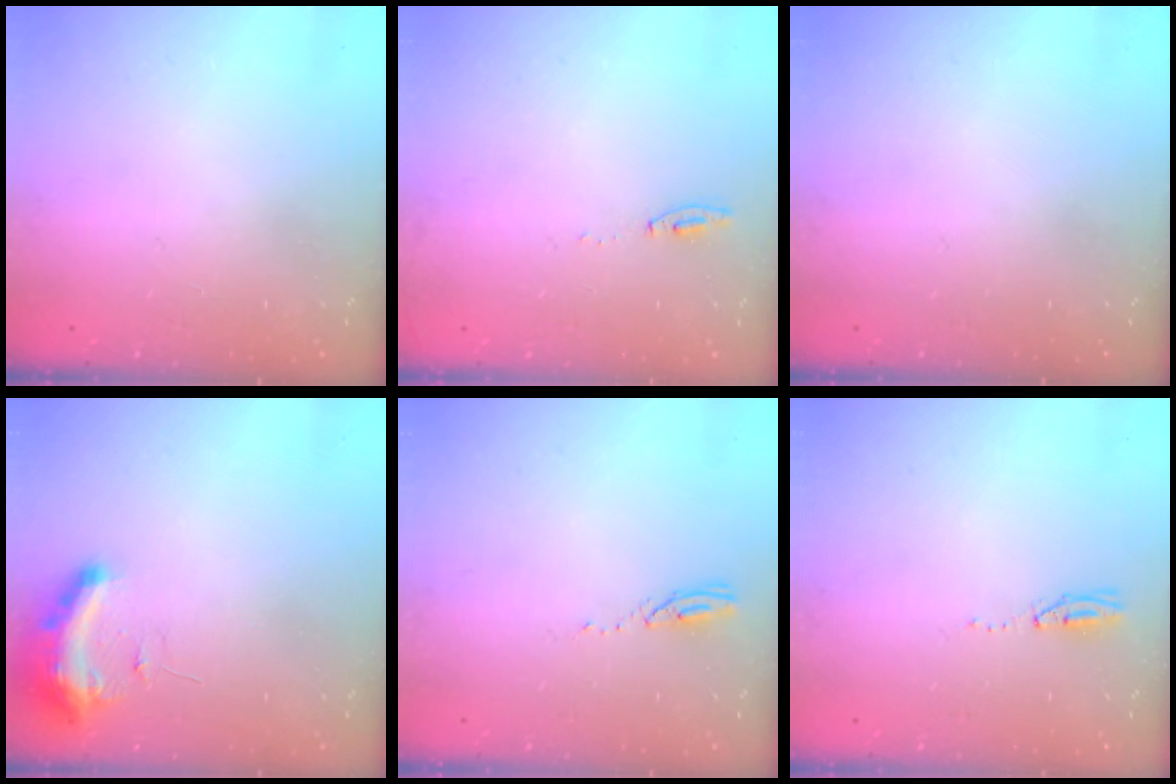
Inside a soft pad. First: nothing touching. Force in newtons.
{"total": 4.6, "press": 4.6, "slide": 0.5}
{"total": 0.0}
{"total": 9.4, "press": 9.3, "slide": 1.3}
{"total": 3.2, "press": 3.2, "slide": 0.3}
{"total": 4.2, "press": 2.6, "slide": 3.3}